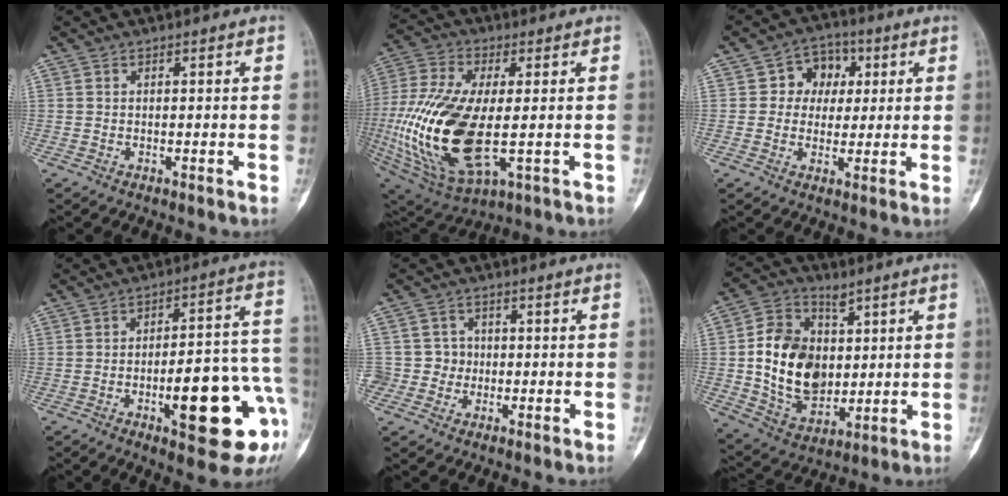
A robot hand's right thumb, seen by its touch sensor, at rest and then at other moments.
{"total": 23.9, "force": [-2.2, 11.1, 21.0], "torque": [-0.460, -0.017, -0.021]}
{"total": 7.9, "force": [1.7, 6.9, 3.5], "torque": [0.000, 0.006, 0.020]}
{"total": 19.9, "force": [-6.7, 6.0, 17.7], "torque": [-0.183, 0.039, -0.080]}
{"total": 4.6, "force": [-0.8, 4.6, 0.2], "torque": [0.039, 0.016, -0.020]}
{"total": 16.1, "force": [1.9, 11.8, 10.8], "torque": [-0.152, -0.013, 0.045]}